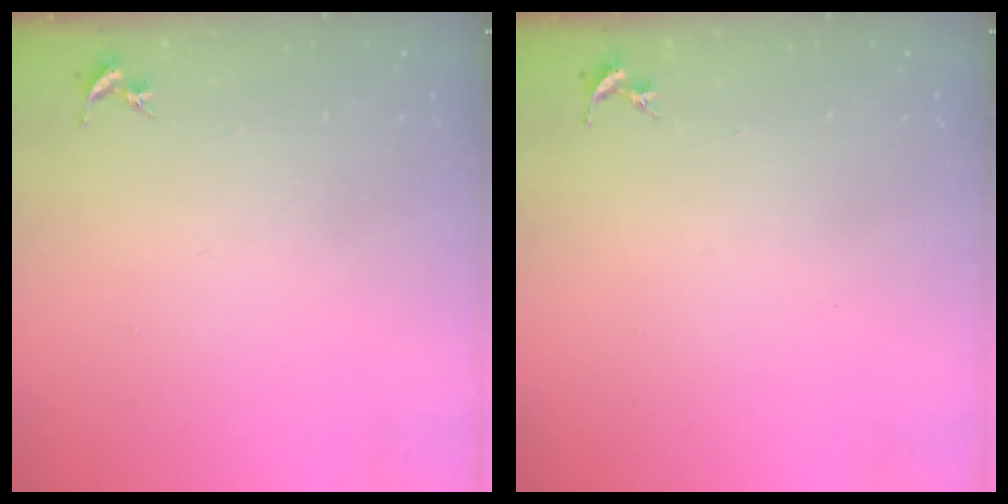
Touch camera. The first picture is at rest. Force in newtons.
{"total": 0.0}